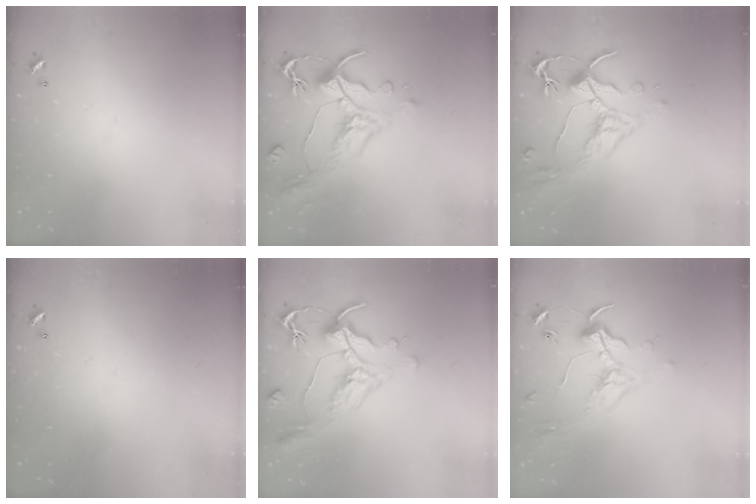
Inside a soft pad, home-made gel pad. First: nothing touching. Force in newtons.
{"total": 1.6, "press": 0.4, "slide": 1.6}
{"total": 2.6, "press": 2.2, "slide": 1.3}
{"total": 0.0}
{"total": 1.1, "press": 0.0, "slide": 1.1}
{"total": 1.8, "press": 1.6, "slide": 0.8}